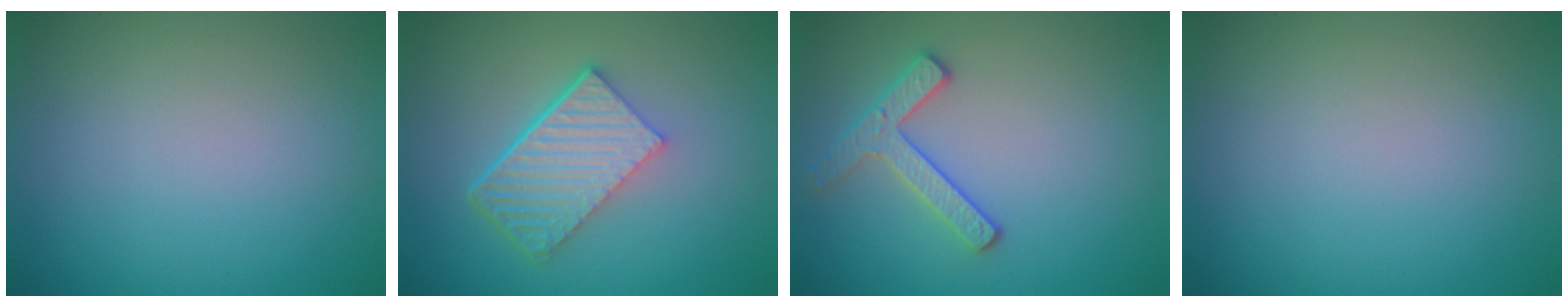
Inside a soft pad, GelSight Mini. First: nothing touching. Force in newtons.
{"total": 6.1, "press": 4.1, "slide": 4.4}
{"total": 2.5, "press": 2.4, "slide": 0.5}
{"total": 0.0}